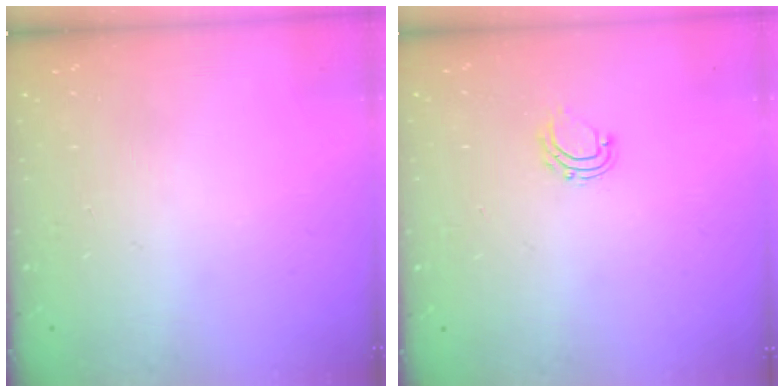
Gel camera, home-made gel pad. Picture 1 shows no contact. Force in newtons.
{"total": 5.2, "press": 5.2, "slide": 0.4}